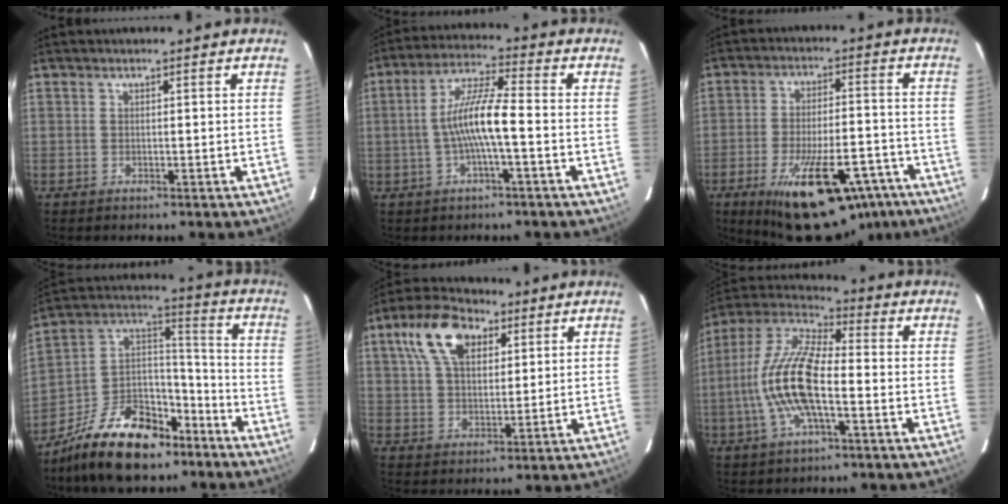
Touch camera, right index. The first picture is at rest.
{"total": 9.0, "force": [-1.8, 0.8, 8.8], "torque": [-0.178, 0.012, -0.035]}
{"total": 21.5, "force": [-13.8, 8.5, 14.0], "torque": [-0.231, -0.015, -0.191]}
{"total": 19.7, "force": [-13.2, 10.6, 10.1], "torque": [-0.209, 0.055, -0.208]}
{"total": 12.9, "force": [6.1, 7.1, 8.8], "torque": [-0.171, 0.037, 0.108]}
{"total": 15.7, "force": [-3.2, 5.3, 14.4], "torque": [-0.292, 0.000, -0.070]}